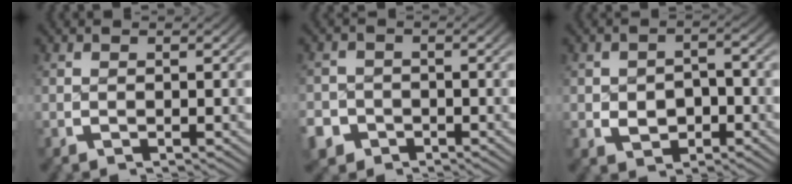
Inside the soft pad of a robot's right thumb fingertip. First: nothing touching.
{"total": 5.0, "force": [-3.0, 3.9, 0.8], "torque": [-0.025, -0.025, -0.047]}
{"total": 3.1, "force": [-0.7, 2.4, 1.9], "torque": [-0.034, -0.015, 0.000]}